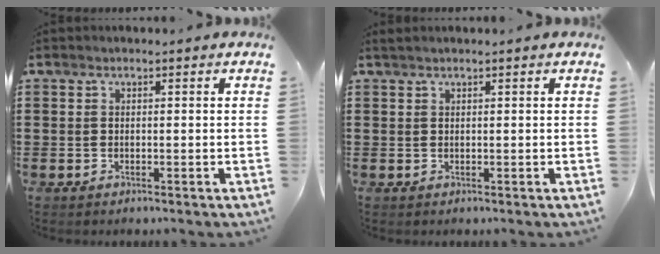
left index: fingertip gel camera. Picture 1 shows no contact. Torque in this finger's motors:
{"motor_torque": [0.16, 0.35, 0.01, 0.04]}